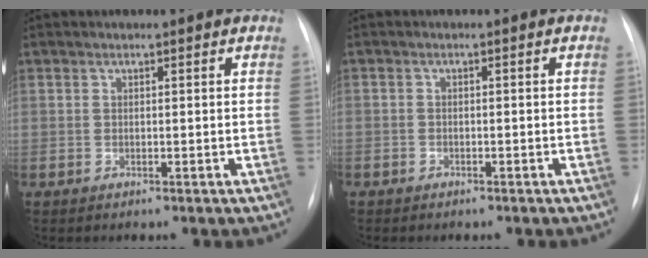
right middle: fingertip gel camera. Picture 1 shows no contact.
{"total": 1.5, "force": [-1.1, 0.9, 0.3], "torque": [-0.008, 0.004, -0.014]}